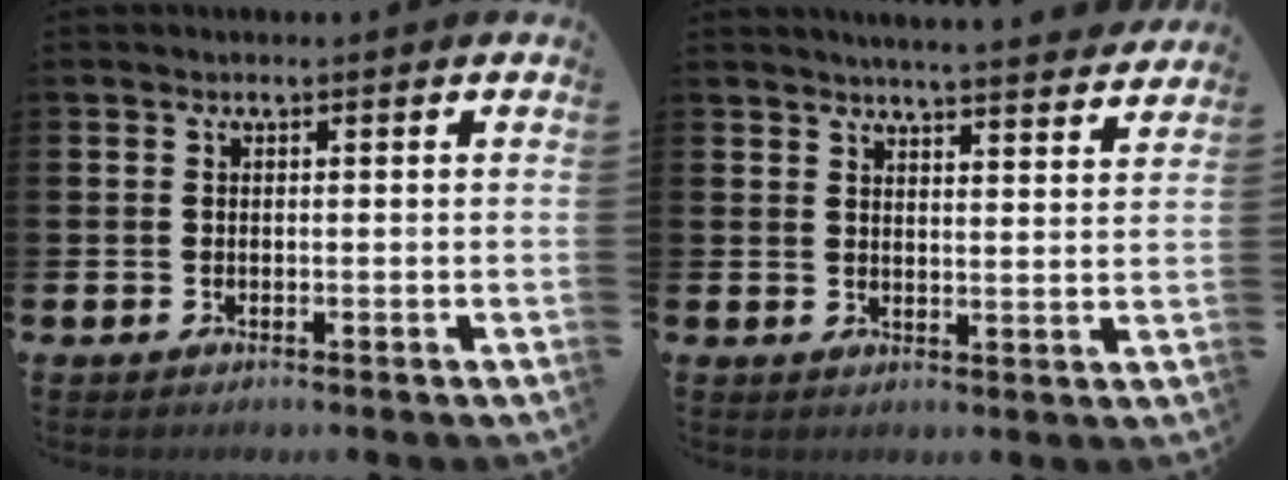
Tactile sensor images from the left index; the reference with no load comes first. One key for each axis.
{"total": 4.8, "fx": 4.7, "fy": -0.6, "fz": 0.6, "tx": -0.013, "ty": -0.034, "tz": 0.080}